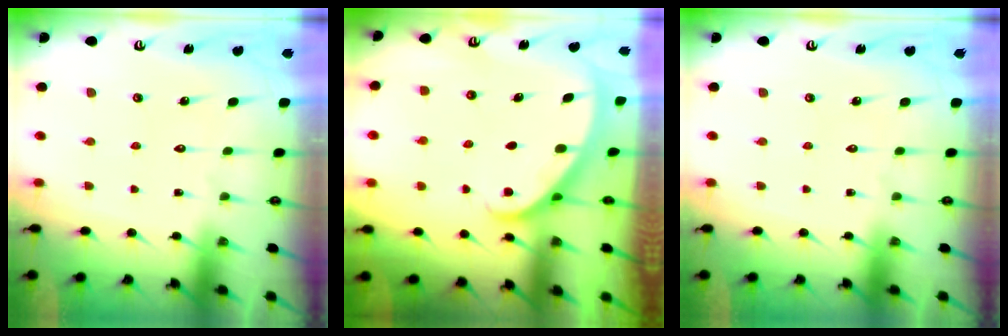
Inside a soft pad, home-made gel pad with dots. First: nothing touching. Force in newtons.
{"total": 2.2, "press": 2.2, "slide": 0.1}
{"total": 0.0}